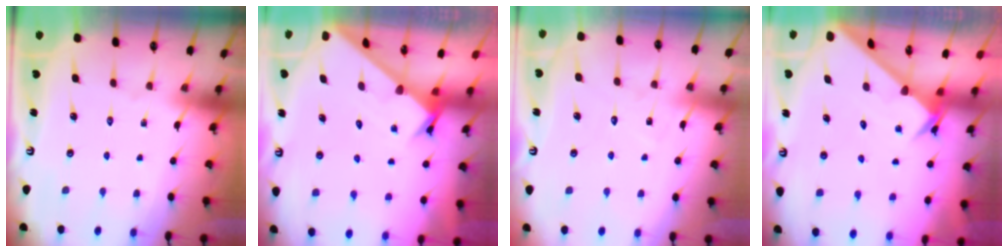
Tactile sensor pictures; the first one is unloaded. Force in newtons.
{"total": 1.7, "press": 1.7, "slide": 0.1}
{"total": 7.5, "press": 7.5, "slide": 0.4}
{"total": 2.5, "press": 2.5, "slide": 0.2}